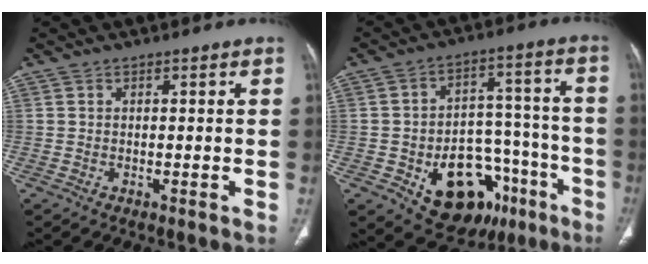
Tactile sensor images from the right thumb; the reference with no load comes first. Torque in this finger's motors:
{"motor_torque": [1.37, 0.38, 0.87, -1.32, 0.10]}